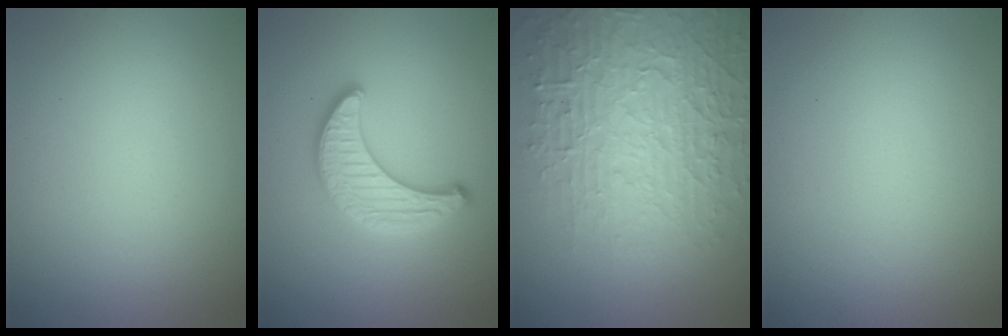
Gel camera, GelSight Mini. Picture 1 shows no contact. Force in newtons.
{"total": 3.4, "press": 3.4, "slide": 0.1}
{"total": 7.1, "press": 6.8, "slide": 1.8}
{"total": 0.0}